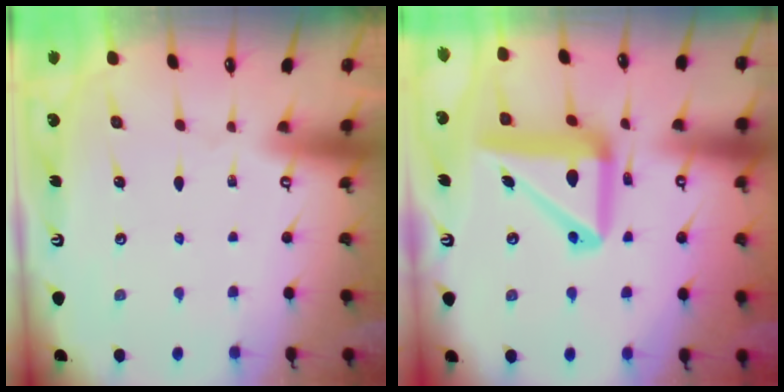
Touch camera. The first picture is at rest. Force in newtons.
{"total": 16.4, "press": 16.2, "slide": 2.5}